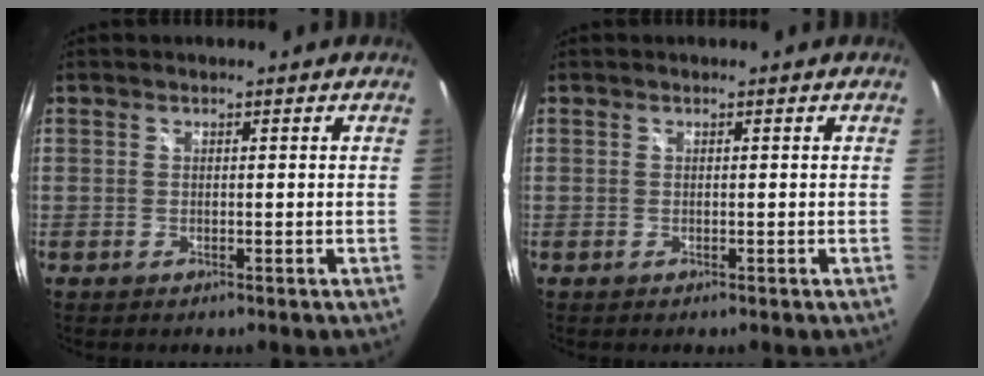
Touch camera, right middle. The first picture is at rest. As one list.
[{"total": 0.0}]